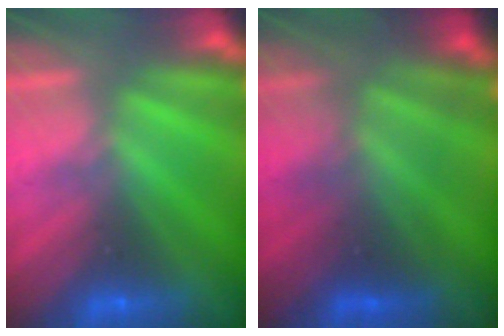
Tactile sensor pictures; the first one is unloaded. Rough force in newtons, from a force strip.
{"total": 4.9}